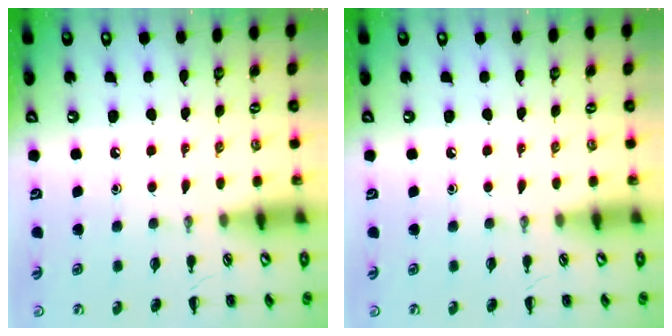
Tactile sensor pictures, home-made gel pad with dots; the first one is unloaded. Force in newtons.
{"total": 0.0}